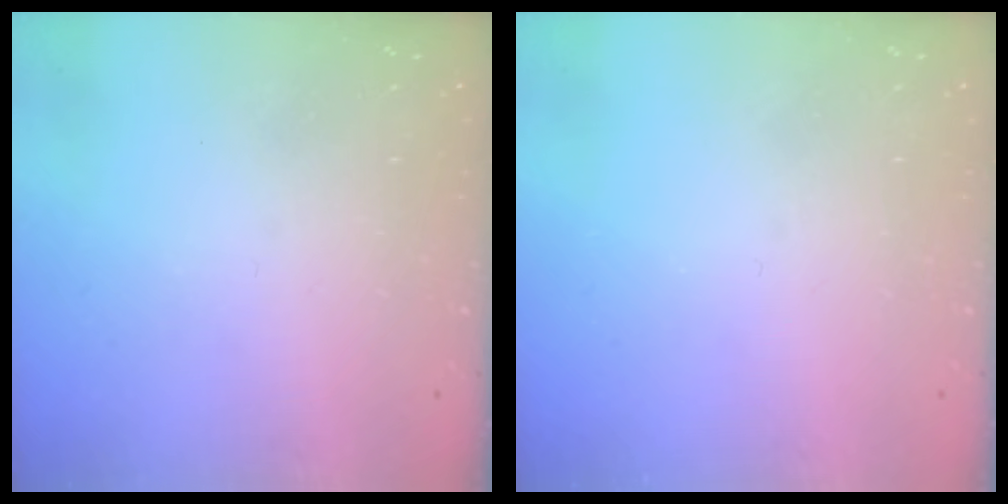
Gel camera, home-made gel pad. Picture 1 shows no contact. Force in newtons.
{"total": 0.0}